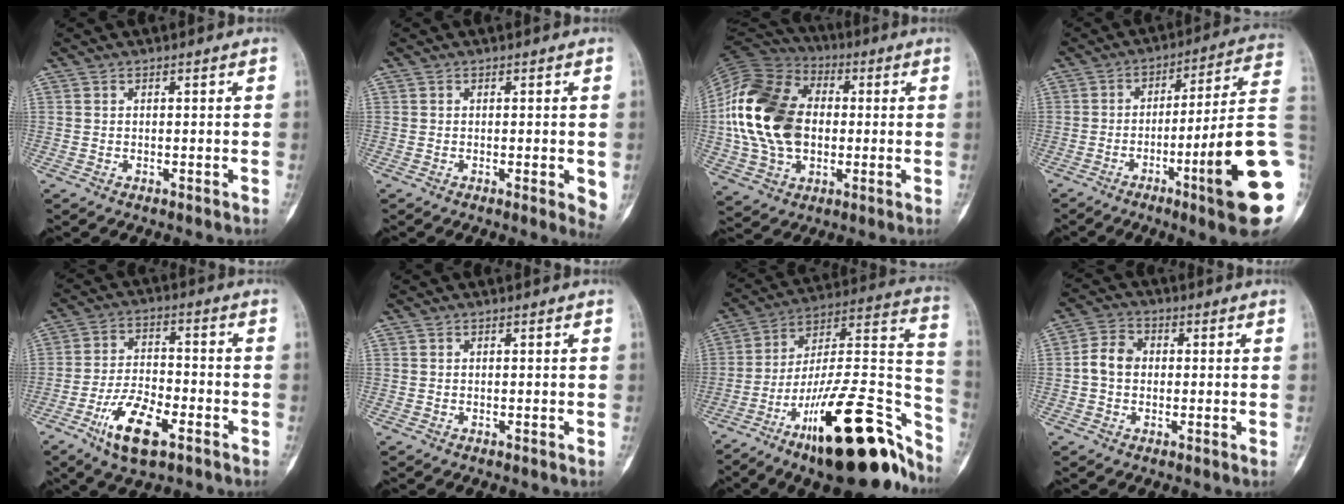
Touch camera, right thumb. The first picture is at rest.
{"total": 3.6, "force": [-0.5, 1.0, 3.4], "torque": [-0.038, -0.008, -0.008]}
{"total": 22.4, "force": [0.5, 15.7, 16.0], "torque": [-0.309, 0.014, 0.007]}
{"total": 19.2, "force": [-5.5, 0.9, 18.4], "torque": [-0.228, 0.016, -0.085]}
{"total": 11.1, "force": [-5.7, 4.8, 8.2], "torque": [-0.152, 0.023, -0.102]}
{"total": 0.0}
{"total": 30.2, "force": [-17.6, 9.4, 22.6], "torque": [-0.264, 0.098, -0.279]}
{"total": 5.5, "force": [-0.1, 4.3, 3.3], "torque": [-0.054, 0.017, -0.011]}